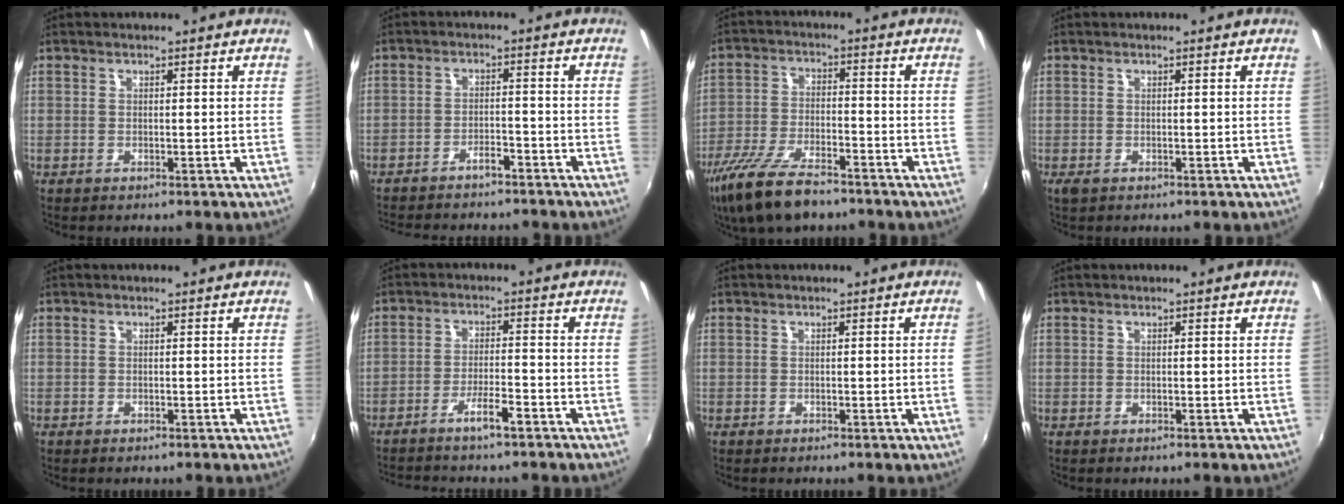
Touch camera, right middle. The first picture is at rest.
{"total": 8.5, "force": [-7.6, 2.1, 3.2], "torque": [-0.080, 0.000, -0.107]}
{"total": 14.2, "force": [-10.6, 4.6, 8.3], "torque": [-0.185, -0.032, -0.194]}
{"total": 0.8, "force": [-0.3, 0.5, 0.5], "torque": [-0.012, -0.003, -0.005]}
{"total": 0.5, "force": [-0.4, 0.3, 0.0], "torque": [-0.002, -0.001, -0.009]}
{"total": 5.0, "force": [-4.1, 0.3, 2.9], "torque": [-0.070, 0.005, -0.071]}
{"total": 0.6, "force": [-0.1, -0.3, 0.5], "torque": [-0.002, -0.004, -0.003]}
{"total": 0.0}